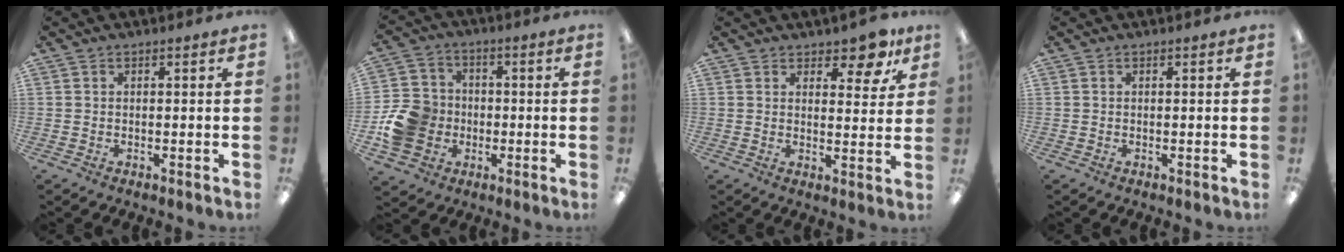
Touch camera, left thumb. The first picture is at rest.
{"total": 12.0, "force": [-2.9, 10.8, 4.4], "torque": [-0.088, 0.032, -0.044]}
{"total": 6.7, "force": [5.2, 2.8, 3.3], "torque": [-0.030, -0.030, 0.085]}
{"total": 0.0}